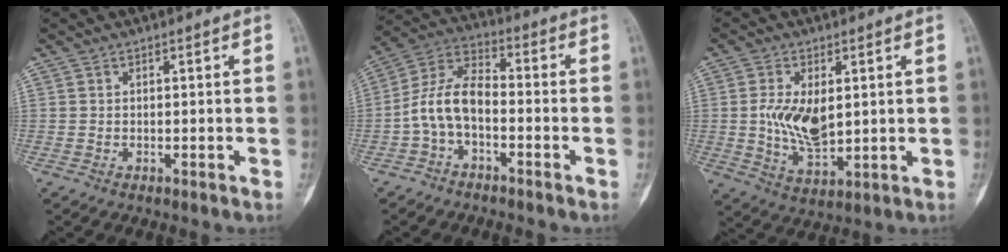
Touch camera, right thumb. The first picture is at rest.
{"total": 9.0, "force": [-2.6, 4.9, 7.1], "torque": [-0.138, 0.043, -0.062]}
{"total": 9.5, "force": [1.1, 5.2, 7.9], "torque": [-0.146, -0.014, 0.030]}